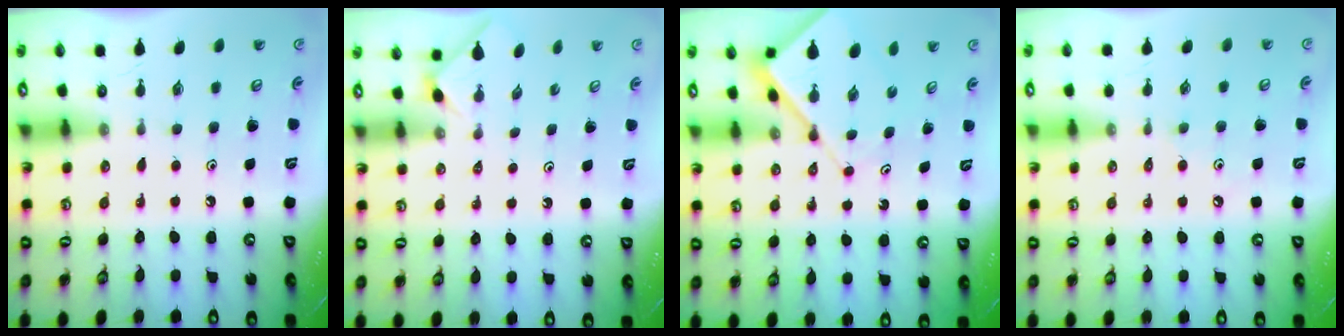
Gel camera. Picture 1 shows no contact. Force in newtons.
{"total": 1.3, "press": 1.2, "slide": 0.4}
{"total": 7.0, "press": 6.9, "slide": 0.7}
{"total": 3.6, "press": 3.6, "slide": 0.6}